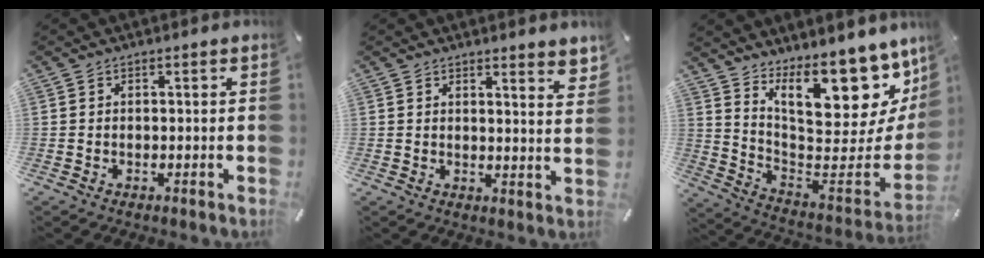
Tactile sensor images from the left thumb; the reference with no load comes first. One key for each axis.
{"total": 3.9, "fx": 3.3, "fy": 0.1, "fz": 2.0, "tx": -0.023, "ty": -0.030, "tz": 0.054}
{"total": 21.1, "fx": 14.0, "fy": 8.8, "fz": 13.0, "tx": -0.153, "ty": -0.123, "tz": 0.237}